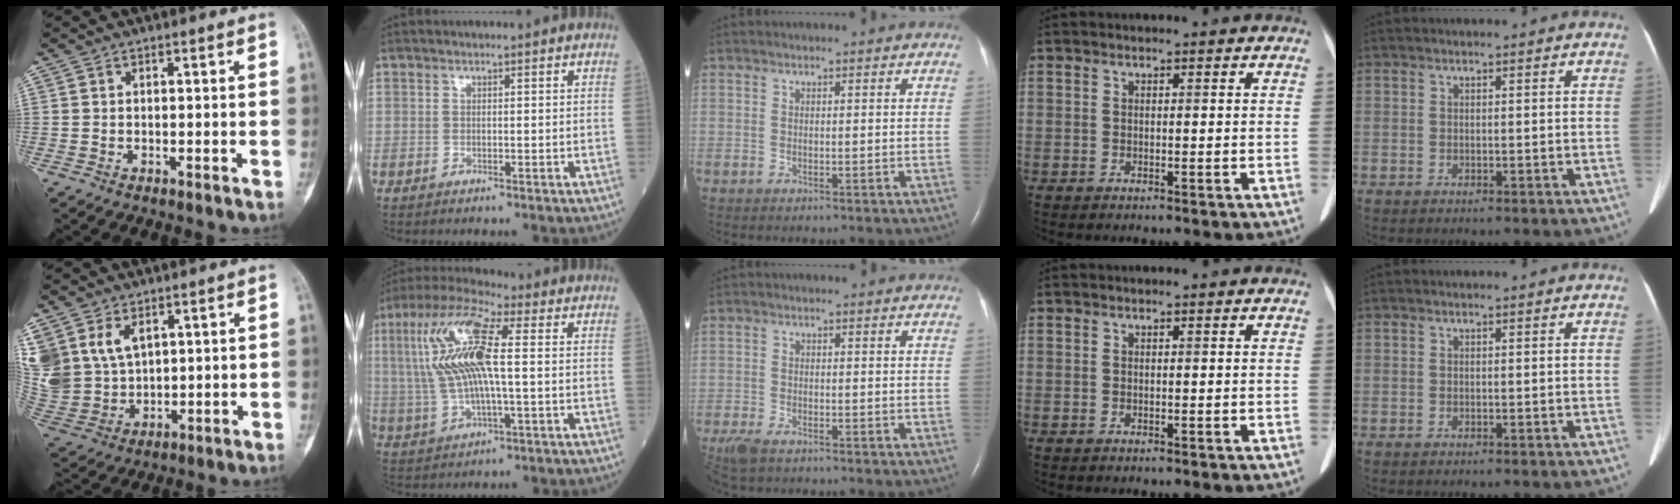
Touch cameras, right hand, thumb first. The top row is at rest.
{"thumb": {"total": 17.0, "force": [6.7, 12.5, 9.3], "torque": [-0.224, 0.004, 0.156]}, "index": {"total": 14.0, "force": [2.0, 3.0, 13.5], "torque": [-0.292, 0.023, 0.035]}, "middle": {"total": 6.3, "force": [-4.8, 2.3, 3.5], "torque": [-0.073, -0.016, -0.084]}}